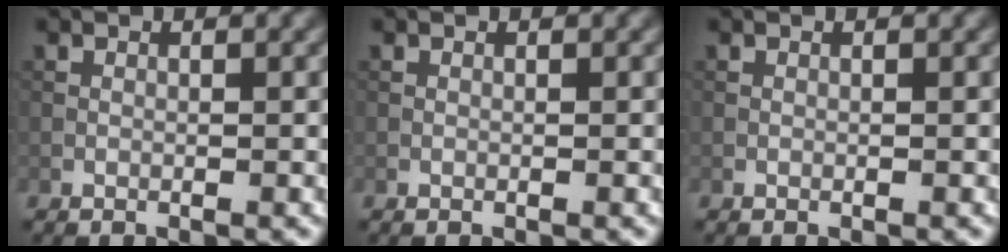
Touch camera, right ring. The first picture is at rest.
{"total": 0.0}
{"total": 0.0}